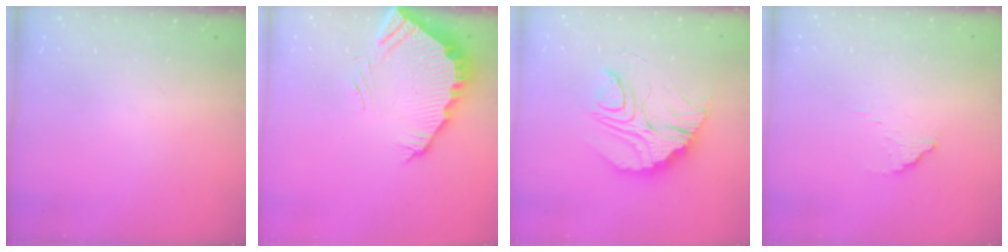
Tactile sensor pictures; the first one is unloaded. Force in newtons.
{"total": 5.1, "press": 5.1, "slide": 0.3}
{"total": 18.8, "press": 18.7, "slide": 1.6}
{"total": 2.8, "press": 2.8, "slide": 0.0}